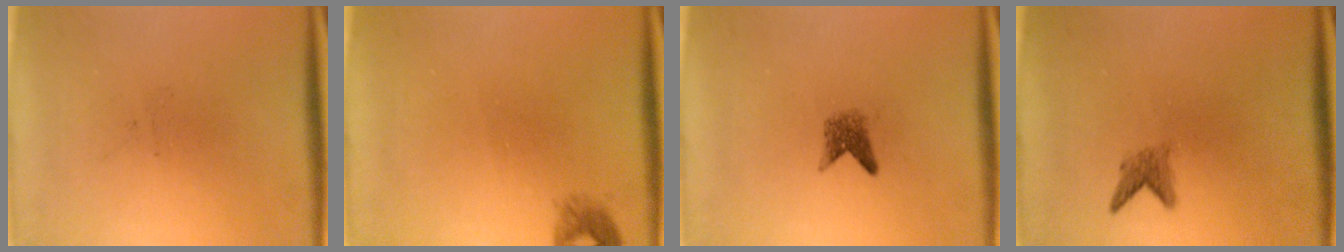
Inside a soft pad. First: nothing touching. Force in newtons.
{"total": 1.2}
{"total": 1.9}
{"total": 1.7}